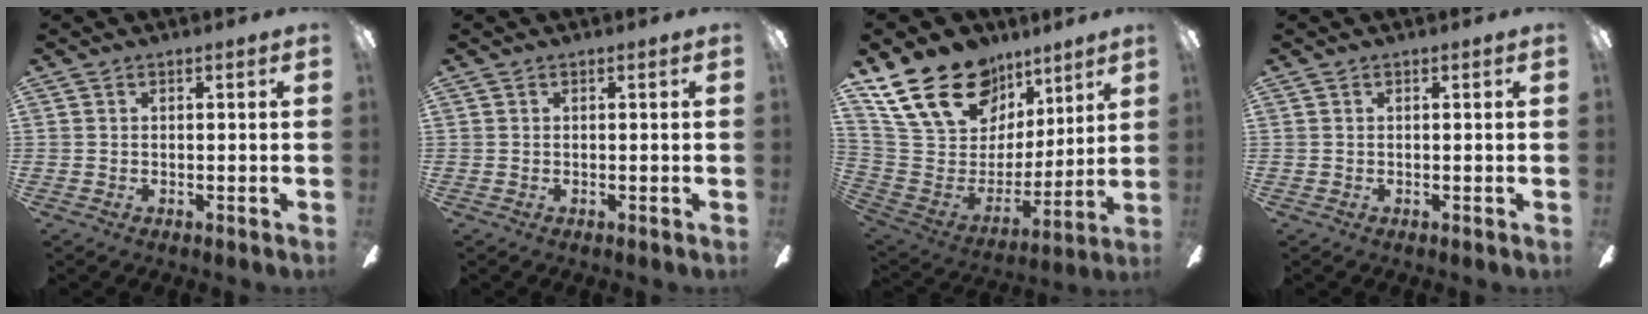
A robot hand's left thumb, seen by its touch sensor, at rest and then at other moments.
{"total": 0.0}
{"total": 23.5, "force": [15.3, 14.0, 11.1], "torque": [-0.204, -0.076, 0.292]}
{"total": 0.0}